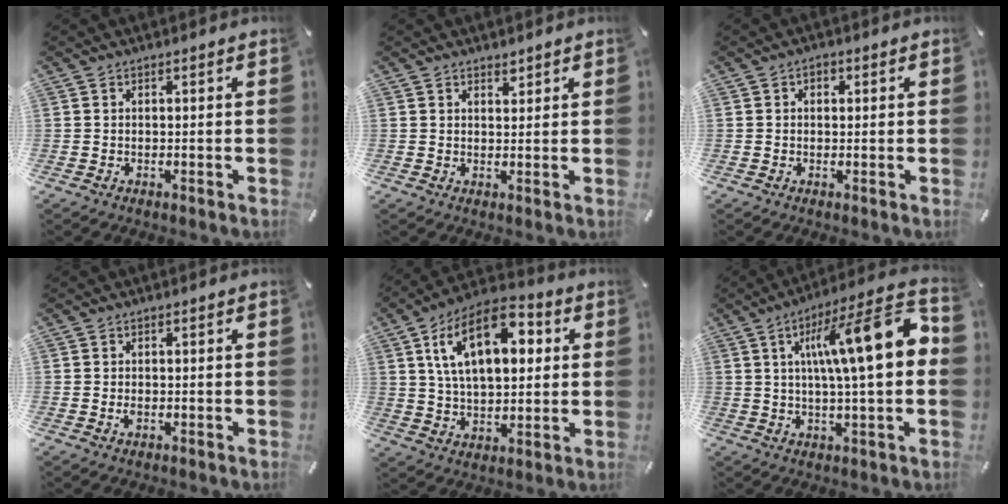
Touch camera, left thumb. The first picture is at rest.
{"total": 1.7, "force": [1.3, 1.0, 0.3], "torque": [0.001, -0.004, 0.023]}
{"total": 1.5, "force": [0.2, 1.1, 1.0], "torque": [-0.011, 0.004, 0.001]}
{"total": 1.2, "force": [-0.2, 0.7, 1.0], "torque": [-0.019, 0.000, -0.005]}
{"total": 18.0, "force": [6.4, 10.0, 13.5], "torque": [-0.247, -0.003, 0.104]}
{"total": 18.0, "force": [4.0, 3.0, 17.3], "torque": [-0.278, -0.008, 0.048]}